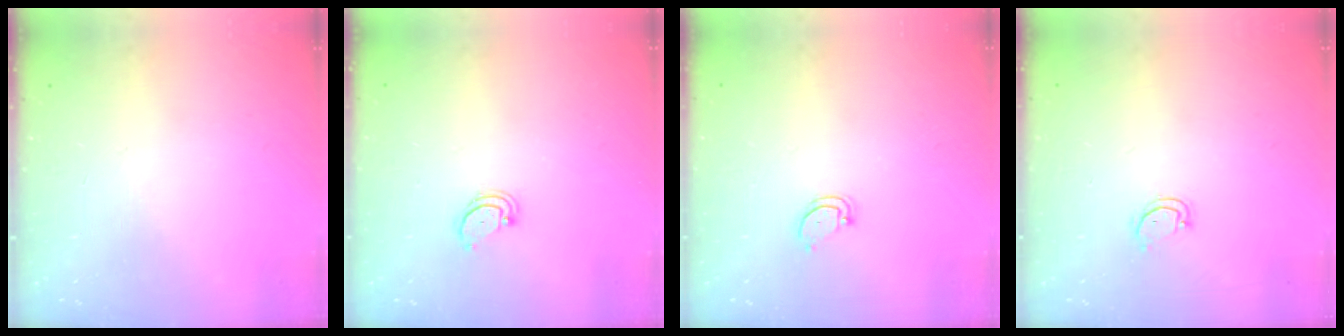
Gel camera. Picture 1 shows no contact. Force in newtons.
{"total": 2.2, "press": 2.2, "slide": 0.3}
{"total": 2.8, "press": 2.8, "slide": 0.2}
{"total": 2.7, "press": 2.6, "slide": 0.3}